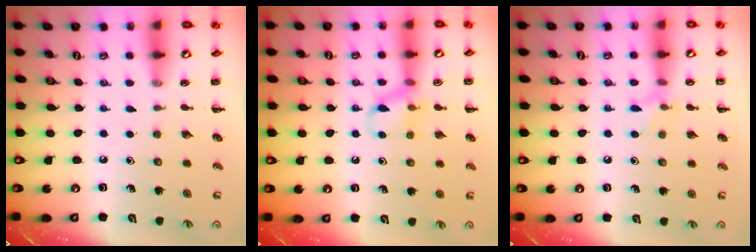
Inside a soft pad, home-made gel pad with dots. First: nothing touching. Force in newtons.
{"total": 8.2, "press": 8.1, "slide": 0.9}
{"total": 6.6, "press": 6.4, "slide": 1.9}